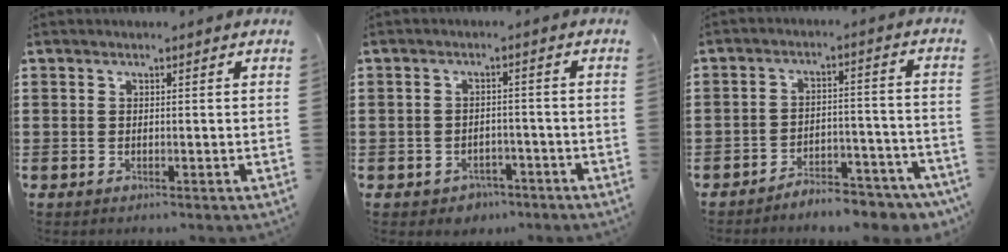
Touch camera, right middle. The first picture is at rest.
{"total": 2.2, "force": [-1.9, 1.1, 0.0], "torque": [-0.008, 0.002, -0.042]}
{"total": 5.1, "force": [-5.0, 0.3, 0.6], "torque": [-0.012, 0.008, -0.103]}